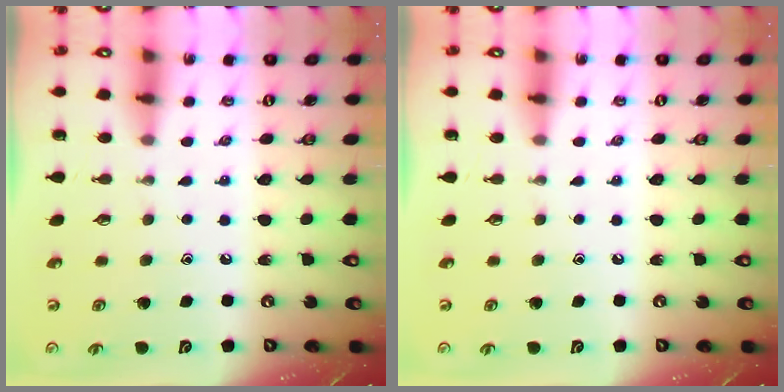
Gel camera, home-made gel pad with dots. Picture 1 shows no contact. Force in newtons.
{"total": 0.0}